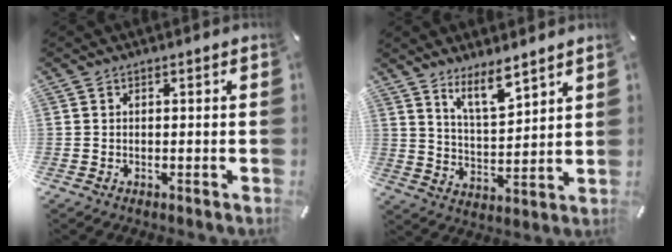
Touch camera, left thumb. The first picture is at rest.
{"total": 8.8, "force": [7.2, 2.3, 4.4], "torque": [-0.082, -0.045, 0.129]}